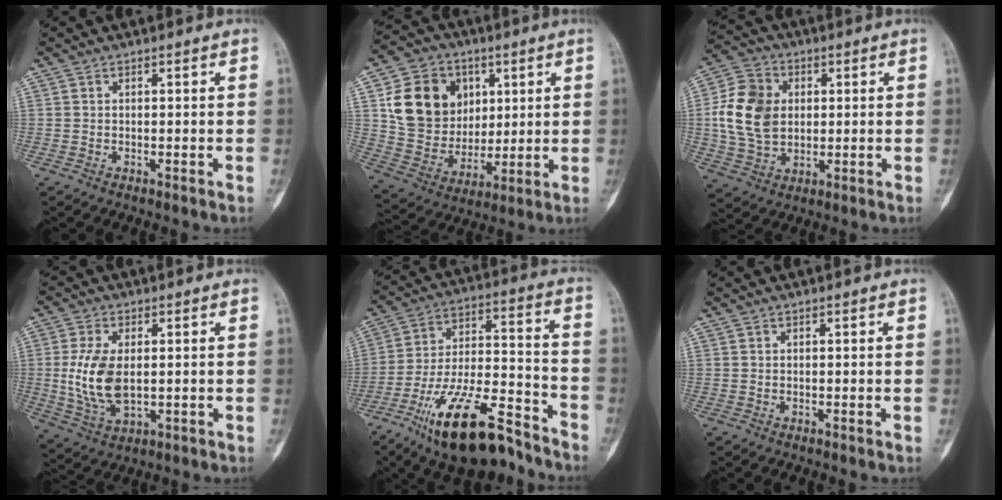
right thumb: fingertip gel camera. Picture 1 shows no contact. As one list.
[{"total": 17.7, "force": [5.1, 14.7, 8.5], "torque": [-0.116, -0.006, 0.104]}, {"total": 13.4, "force": [1.4, 10.1, 8.7], "torque": [-0.148, 0.004, 0.026]}, {"total": 10.7, "force": [0.3, 5.9, 9.0], "torque": [-0.183, -0.011, 0.016]}, {"total": 21.3, "force": [-14.3, 7.5, 13.9], "torque": [-0.249, 0.080, -0.245]}, {"total": 0.0}]